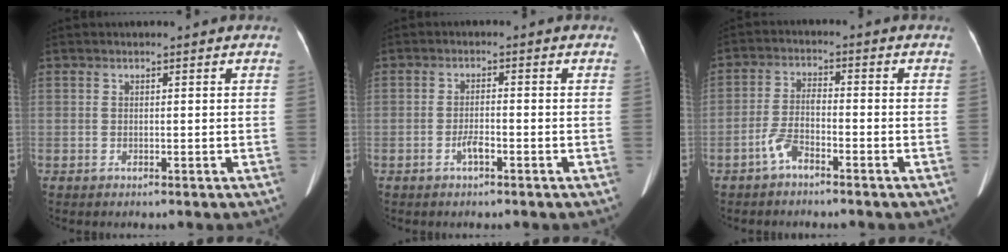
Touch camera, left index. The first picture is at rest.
{"total": 2.2, "force": [-1.3, 0.3, 1.8], "torque": [-0.033, -0.002, -0.023]}
{"total": 4.2, "force": [-2.8, 1.0, 2.9], "torque": [-0.067, 0.006, -0.054]}